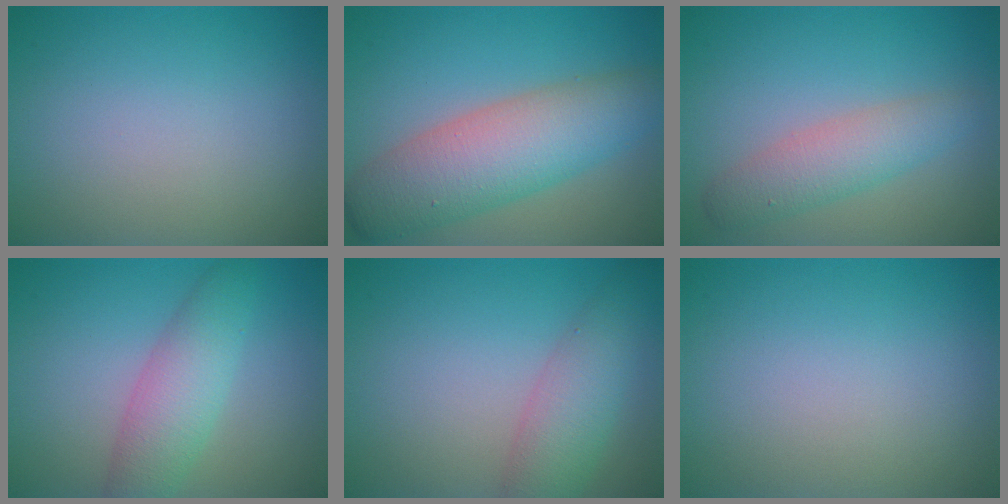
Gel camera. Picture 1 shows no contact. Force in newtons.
{"total": 8.1, "press": 8.1, "slide": 0.3}
{"total": 3.5, "press": 3.5, "slide": 0.2}
{"total": 4.5, "press": 4.5, "slide": 0.0}
{"total": 4.3, "press": 4.3, "slide": 0.1}
{"total": 0.0}